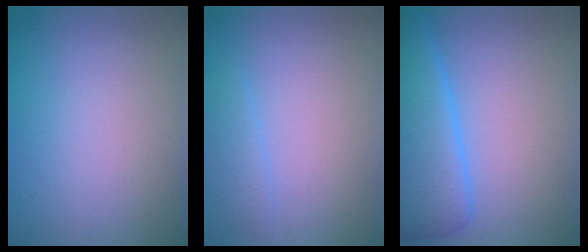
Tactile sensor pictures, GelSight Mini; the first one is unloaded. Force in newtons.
{"total": 1.4, "press": 1.4, "slide": 0.0}
{"total": 6.3, "press": 6.3, "slide": 0.2}